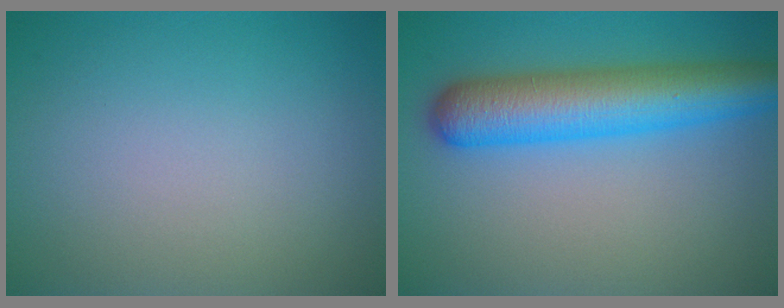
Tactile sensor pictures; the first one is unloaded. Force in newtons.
{"total": 7.9, "press": 7.9, "slide": 0.3}